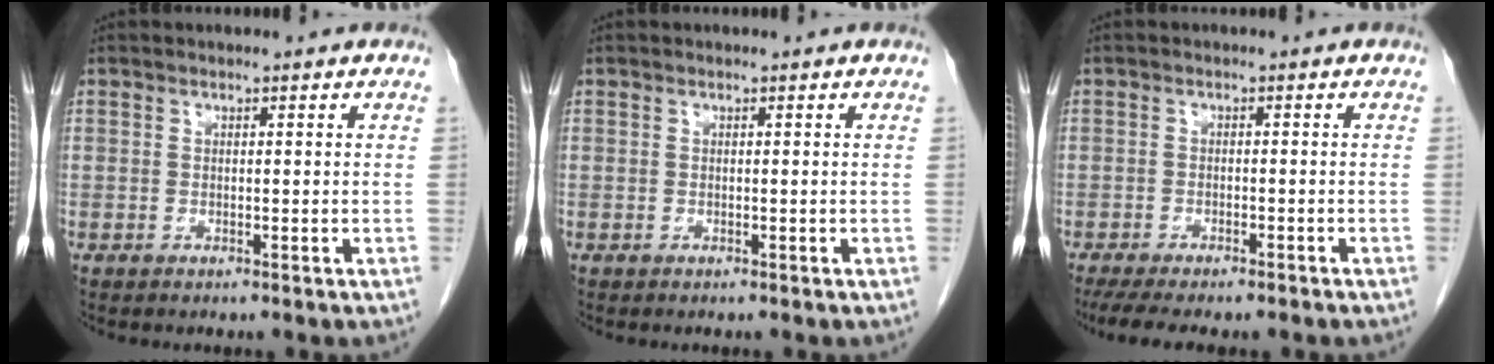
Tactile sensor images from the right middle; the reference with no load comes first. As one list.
[{"total": 0.0}, {"total": 11.1, "force": [-9.1, 2.5, 5.8], "torque": [-0.085, -0.009, -0.124]}]